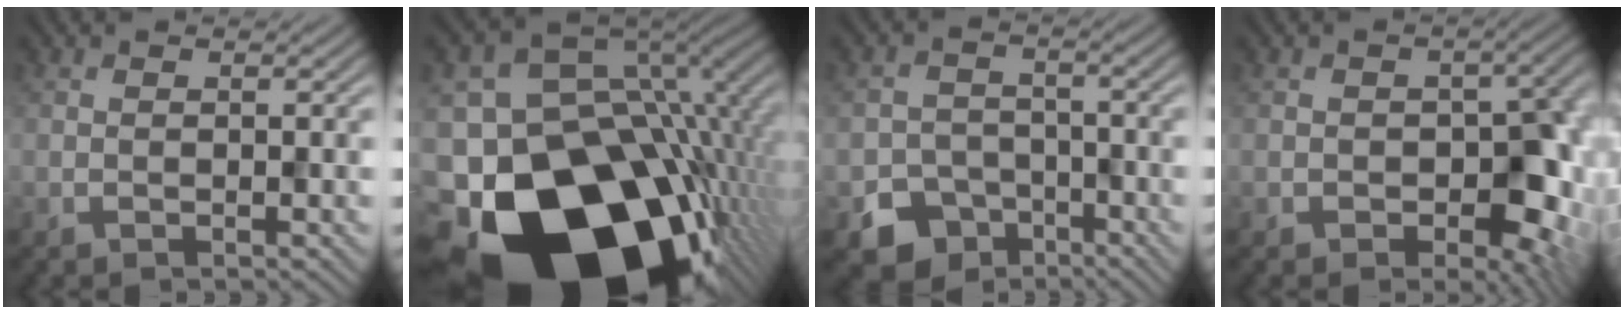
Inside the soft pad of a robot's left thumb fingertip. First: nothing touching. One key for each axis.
{"total": 23.1, "fx": -10.0, "fy": 15.0, "fz": 14.4, "tx": -0.279, "ty": -0.045, "tz": -0.133}
{"total": 7.1, "fx": -4.5, "fy": 5.0, "fz": 2.0, "tx": -0.029, "ty": -0.013, "tz": -0.077}
{"total": 8.5, "fx": -1.6, "fy": 5.8, "fz": 6.0, "tx": -0.072, "ty": -0.020, "tz": -0.020}